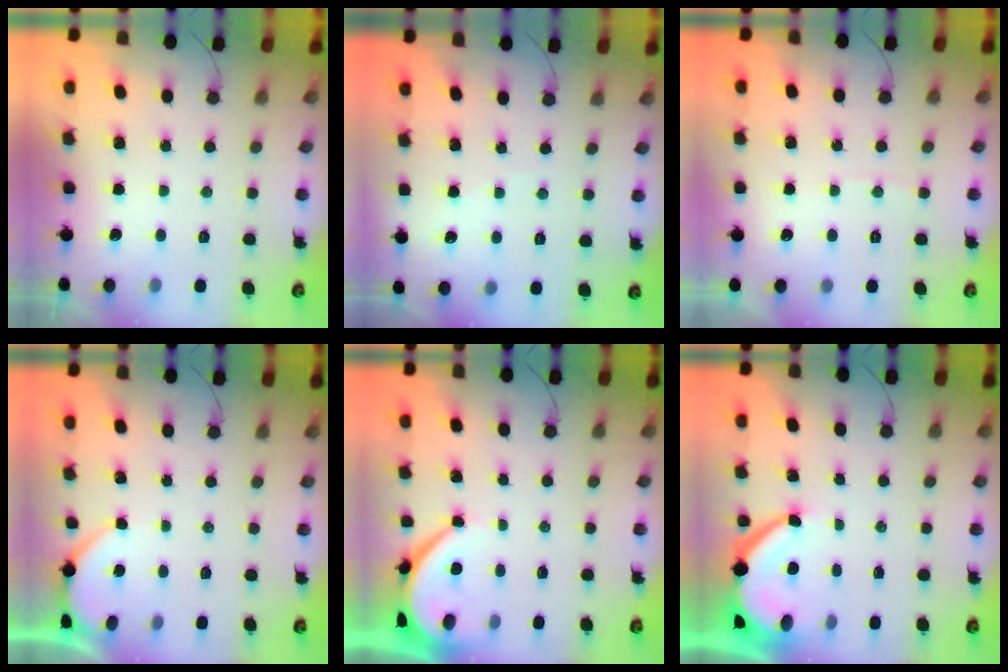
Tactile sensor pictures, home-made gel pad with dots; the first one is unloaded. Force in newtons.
{"total": 1.4, "press": 1.4, "slide": 0.2}
{"total": 2.5, "press": 2.5, "slide": 0.3}
{"total": 2.0, "press": 2.0, "slide": 0.2}
{"total": 6.2, "press": 6.1, "slide": 0.7}
{"total": 7.5, "press": 7.4, "slide": 0.9}